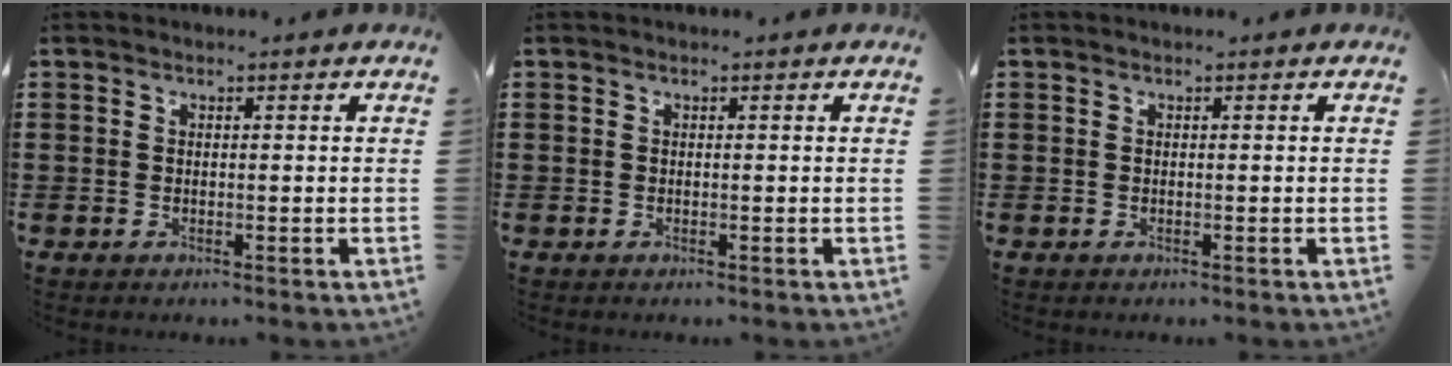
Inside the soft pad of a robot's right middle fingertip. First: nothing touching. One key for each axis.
{"total": 0.0}
{"total": 0.0}